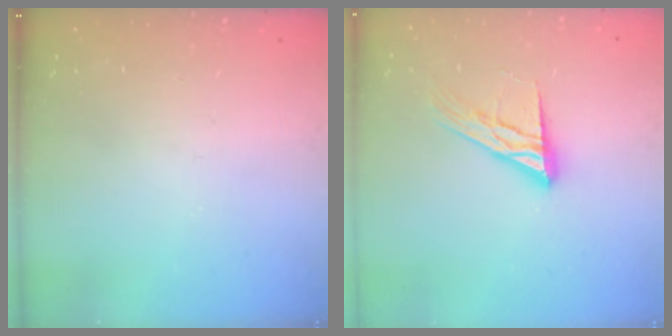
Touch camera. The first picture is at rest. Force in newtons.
{"total": 13.1, "press": 13.1, "slide": 1.0}